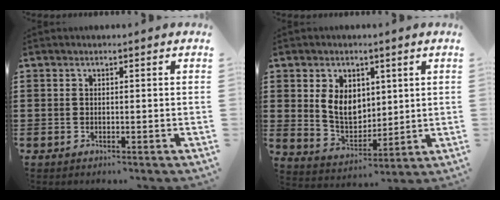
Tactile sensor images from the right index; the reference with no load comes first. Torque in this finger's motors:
{"motor_torque": [1.43, 0.71, 0.33, 0.19]}